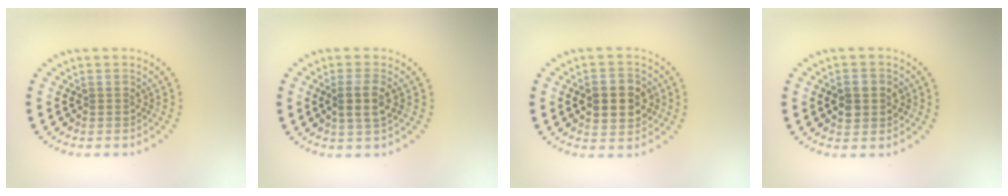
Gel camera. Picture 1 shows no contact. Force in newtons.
{"total": 2.3, "press": 2.2, "slide": 0.9}
{"total": 4.6, "press": 4.6, "slide": 0.4}
{"total": 2.5, "press": 2.5, "slide": 0.3}